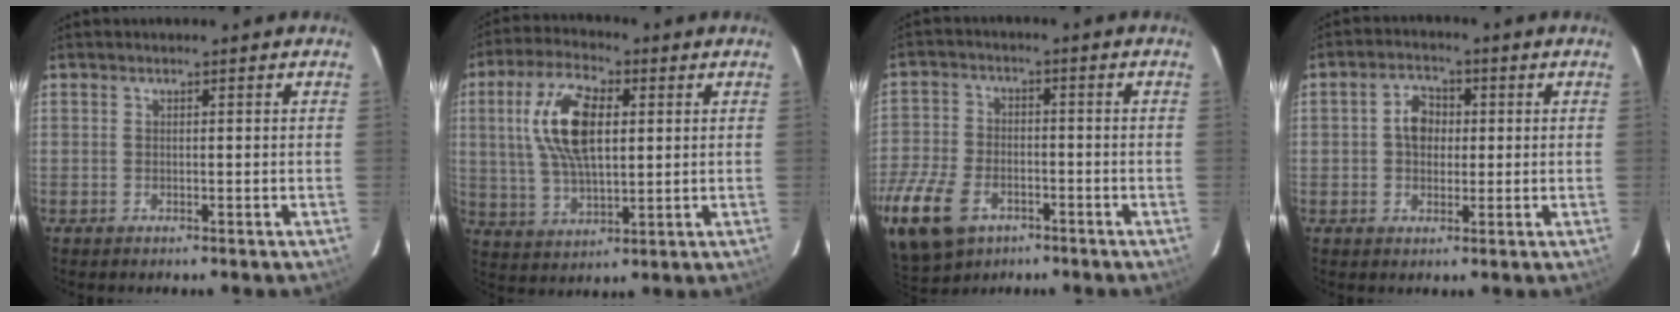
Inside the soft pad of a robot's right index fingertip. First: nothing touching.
{"total": 13.5, "force": [3.0, 6.2, 11.7], "torque": [-0.231, 0.014, 0.059]}
{"total": 20.3, "force": [-10.5, 13.2, 11.4], "torque": [-0.305, -0.022, -0.192]}
{"total": 5.1, "force": [0.6, 4.2, 2.9], "torque": [-0.050, 0.017, 0.011]}